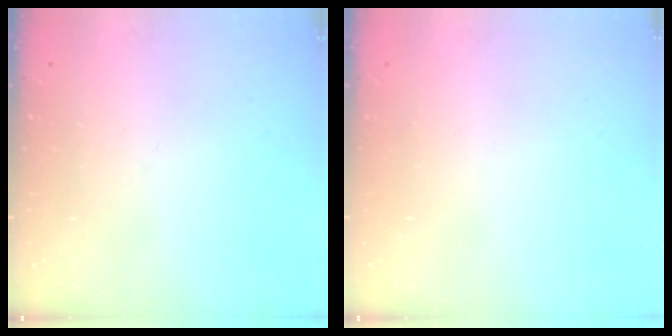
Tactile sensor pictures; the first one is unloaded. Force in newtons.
{"total": 1.6, "press": 1.6, "slide": 0.1}